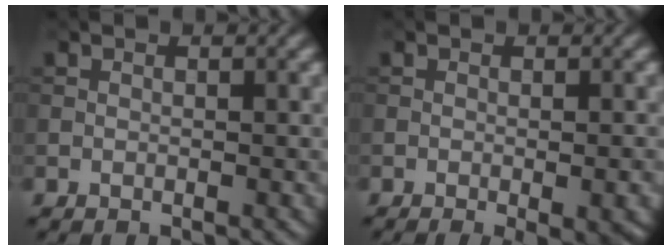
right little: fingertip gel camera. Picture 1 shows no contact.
{"total": 5.7, "force": [-2.3, 1.8, 4.9], "torque": [-0.048, -0.014, -0.015]}